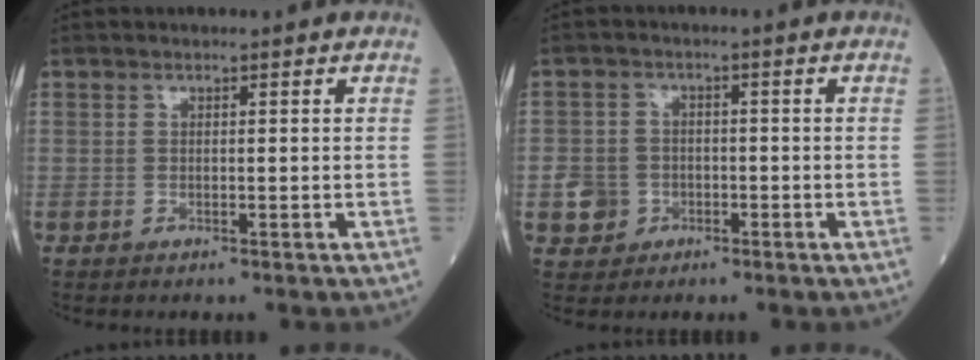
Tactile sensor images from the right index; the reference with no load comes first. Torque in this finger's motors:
{"motor_torque": [0.01, -0.05, 0.02, 0.01]}